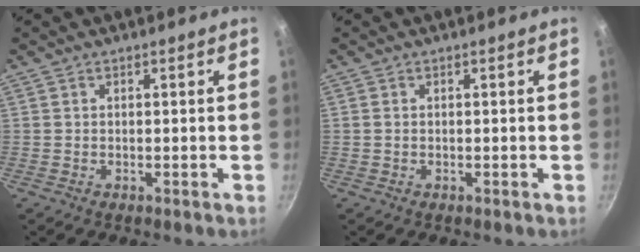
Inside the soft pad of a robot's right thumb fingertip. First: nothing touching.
{"total": 0.5, "force": [0.0, 0.5, 0.2], "torque": [-0.003, 0.002, -0.003]}